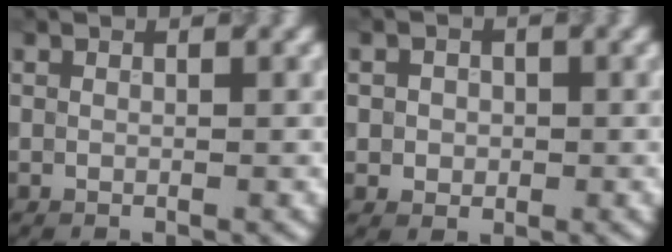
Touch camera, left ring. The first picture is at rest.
{"total": 1.9, "force": [0.1, 1.7, 0.8], "torque": [-0.001, 0.002, -0.003]}